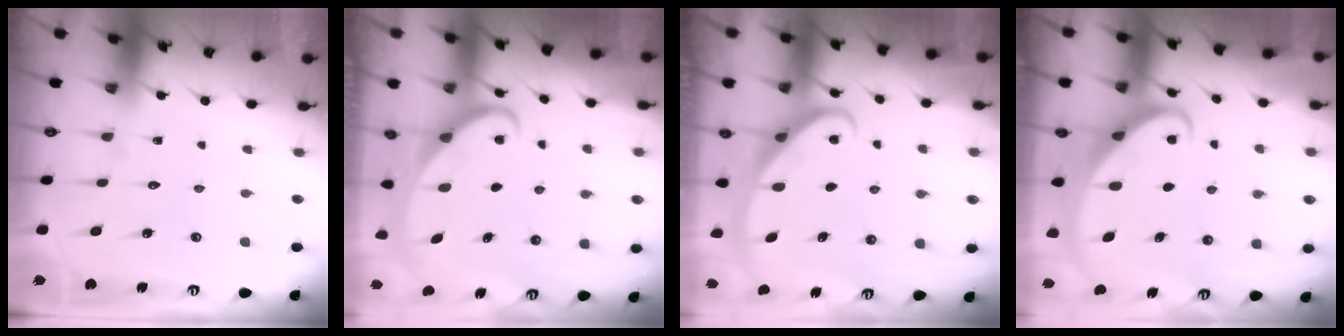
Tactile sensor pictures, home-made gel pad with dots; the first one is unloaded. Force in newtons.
{"total": 2.0, "press": 2.0, "slide": 0.4}
{"total": 2.8, "press": 2.8, "slide": 0.4}
{"total": 2.6, "press": 2.6, "slide": 0.3}